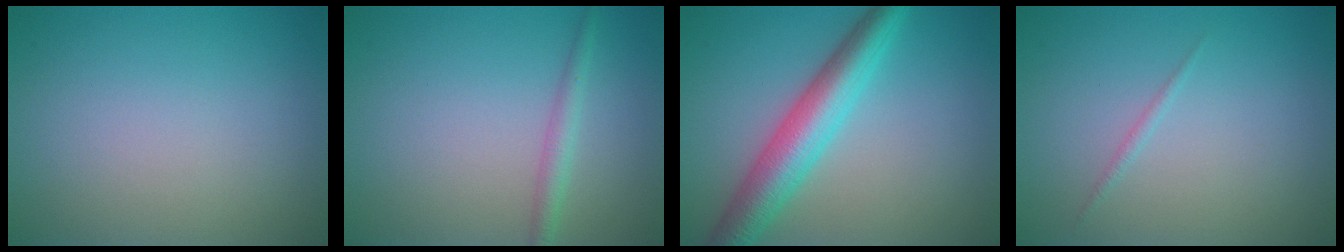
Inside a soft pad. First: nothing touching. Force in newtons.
{"total": 1.7, "press": 1.7, "slide": 0.0}
{"total": 6.1, "press": 6.1, "slide": 0.0}
{"total": 0.5, "press": 0.5, "slide": 0.0}